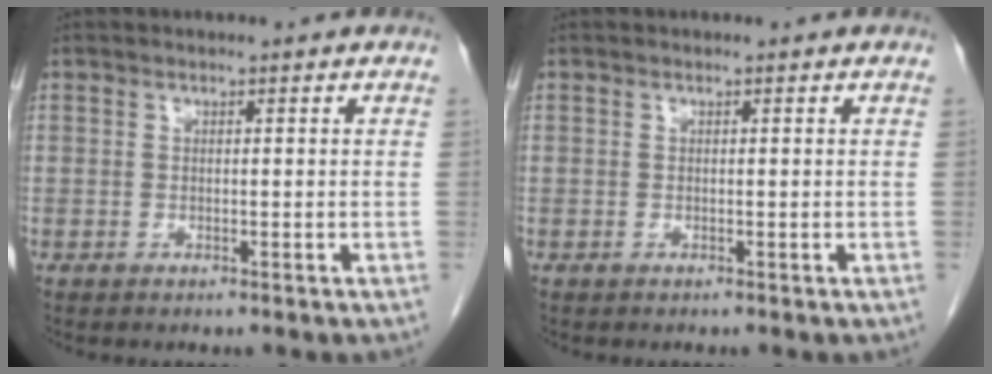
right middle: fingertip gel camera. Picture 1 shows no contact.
{"total": 0.0}